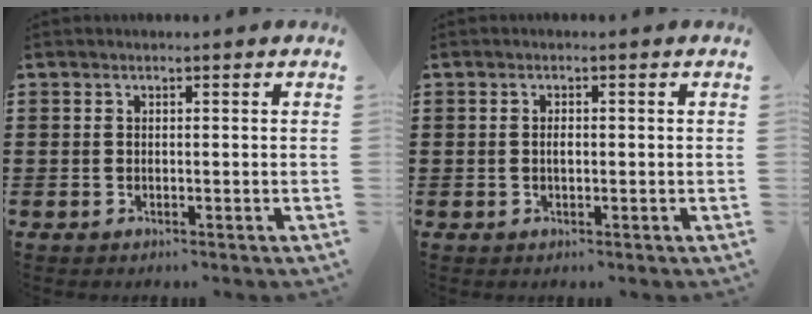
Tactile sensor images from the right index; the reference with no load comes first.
{"total": 1.2, "force": [-0.1, 0.4, 1.1], "torque": [-0.022, 0.001, -0.002]}